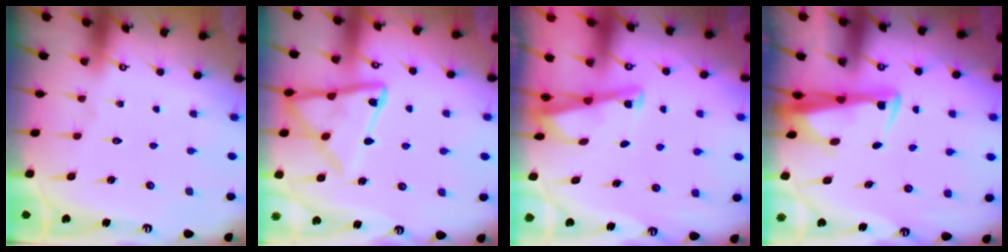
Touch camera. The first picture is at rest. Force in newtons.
{"total": 15.1, "press": 15.1, "slide": 1.3}
{"total": 2.9, "press": 2.8, "slide": 0.4}
{"total": 3.6, "press": 3.5, "slide": 1.1}